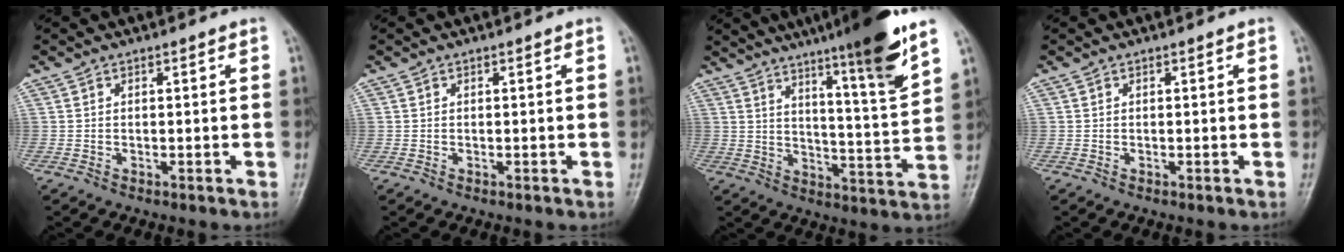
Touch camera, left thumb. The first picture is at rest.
{"total": 0.0}
{"total": 16.5, "force": [10.9, 0.7, 12.4], "torque": [-0.175, -0.059, 0.164]}
{"total": 0.0}